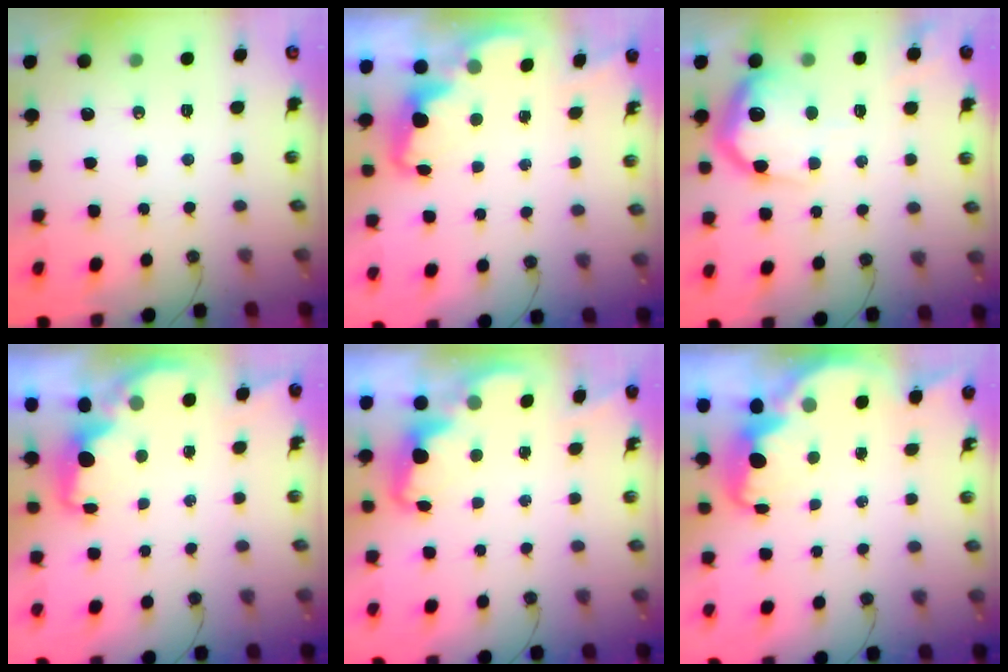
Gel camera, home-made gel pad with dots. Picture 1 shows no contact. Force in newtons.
{"total": 2.4, "press": 2.3, "slide": 0.6}
{"total": 18.7, "press": 18.6, "slide": 1.5}
{"total": 2.1, "press": 2.0, "slide": 0.8}
{"total": 2.3, "press": 2.2, "slide": 0.7}
{"total": 2.8, "press": 2.8, "slide": 0.4}